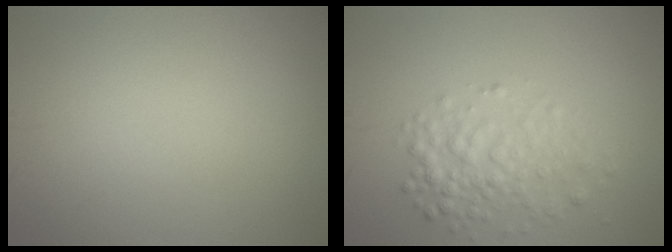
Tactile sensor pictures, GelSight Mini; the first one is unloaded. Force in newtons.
{"total": 3.2, "press": 3.2, "slide": 0.1}